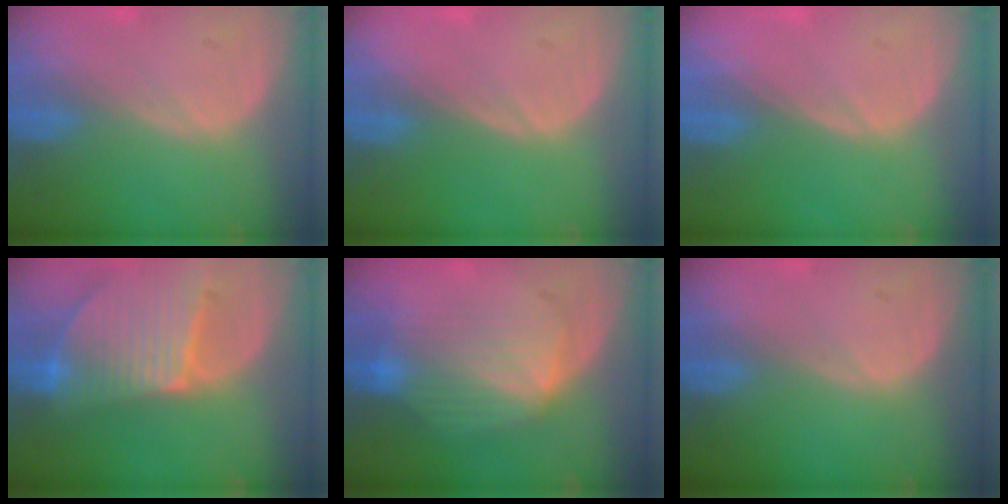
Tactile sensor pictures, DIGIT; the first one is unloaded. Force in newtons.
{"total": 0.0}
{"total": 0.0}
{"total": 9.4, "press": 8.2, "slide": 4.6}
{"total": 8.4, "press": 7.9, "slide": 2.8}
{"total": 0.0}